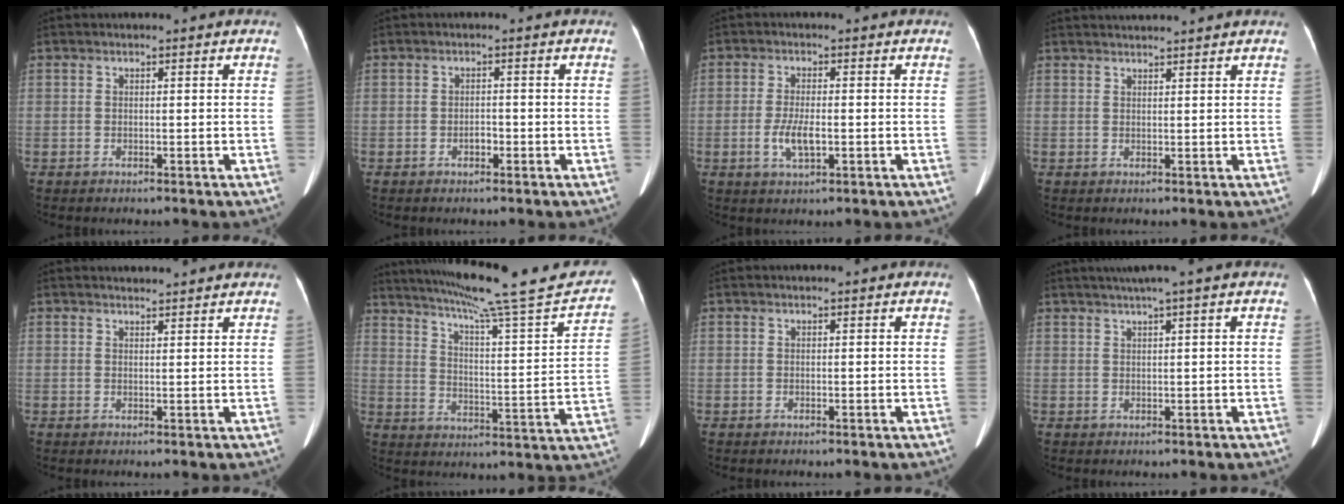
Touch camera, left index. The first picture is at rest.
{"total": 1.3, "force": [-0.7, 0.7, 0.9], "torque": [-0.013, 0.004, -0.012]}
{"total": 4.2, "force": [-1.0, 1.3, 3.8], "torque": [-0.081, -0.004, -0.017]}
{"total": 4.7, "force": [4.5, -0.6, 1.2], "torque": [-0.015, 0.028, 0.060]}
{"total": 2.7, "force": [2.7, 0.2, 0.3], "torque": [-0.009, 0.016, 0.036]}
{"total": 23.9, "force": [20.9, 0.6, 11.5], "torque": [-0.176, -0.033, 0.273]}
{"total": 0.0}
{"total": 3.7, "force": [2.5, -1.0, 2.5], "torque": [-0.043, 0.015, 0.046]}